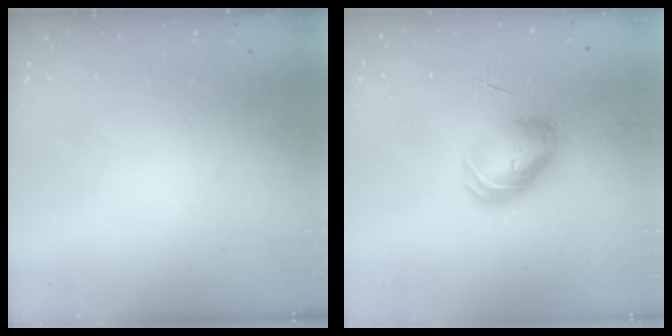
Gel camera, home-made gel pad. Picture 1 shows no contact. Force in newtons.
{"total": 8.6, "press": 8.5, "slide": 1.0}